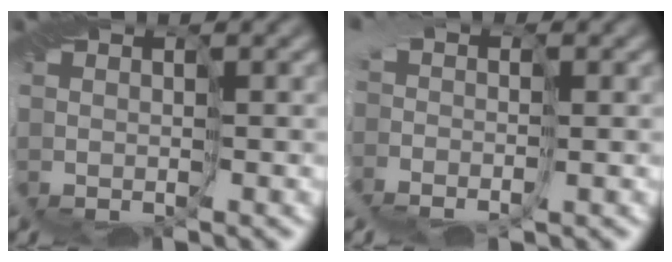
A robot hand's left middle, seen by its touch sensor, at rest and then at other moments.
{"total": 3.0, "force": [-1.0, 2.0, 2.0], "torque": [-0.029, 0.004, -0.016]}